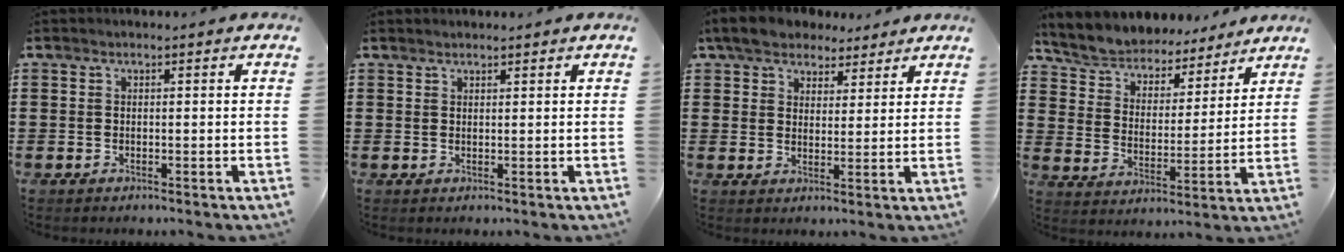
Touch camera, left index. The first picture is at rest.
{"total": 0.9, "force": [0.9, 0.2, 0.0], "torque": [-0.002, 0.000, 0.018]}
{"total": 5.5, "force": [4.6, 2.8, 1.4], "torque": [-0.042, -0.002, 0.082]}
{"total": 6.2, "force": [6.0, 1.2, 0.5], "torque": [-0.046, -0.042, 0.104]}